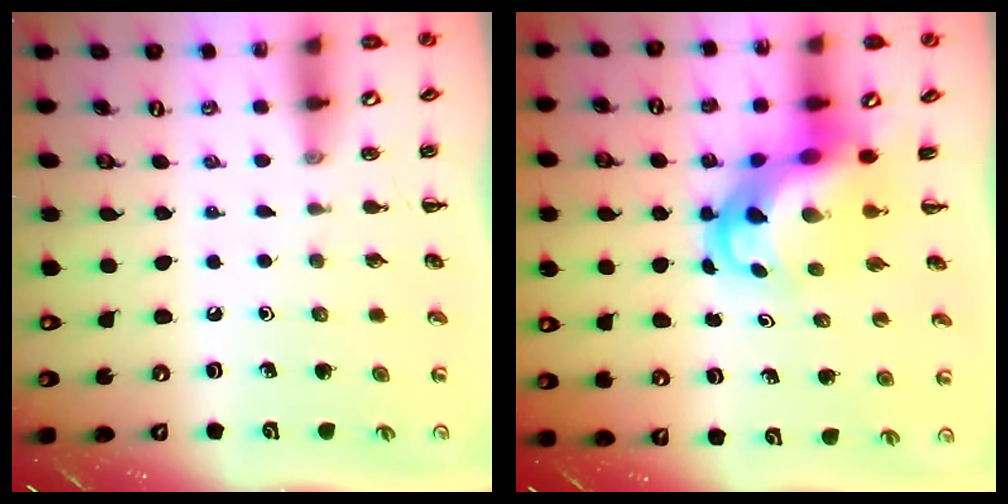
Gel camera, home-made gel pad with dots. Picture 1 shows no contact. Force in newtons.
{"total": 7.7, "press": 7.4, "slide": 2.2}